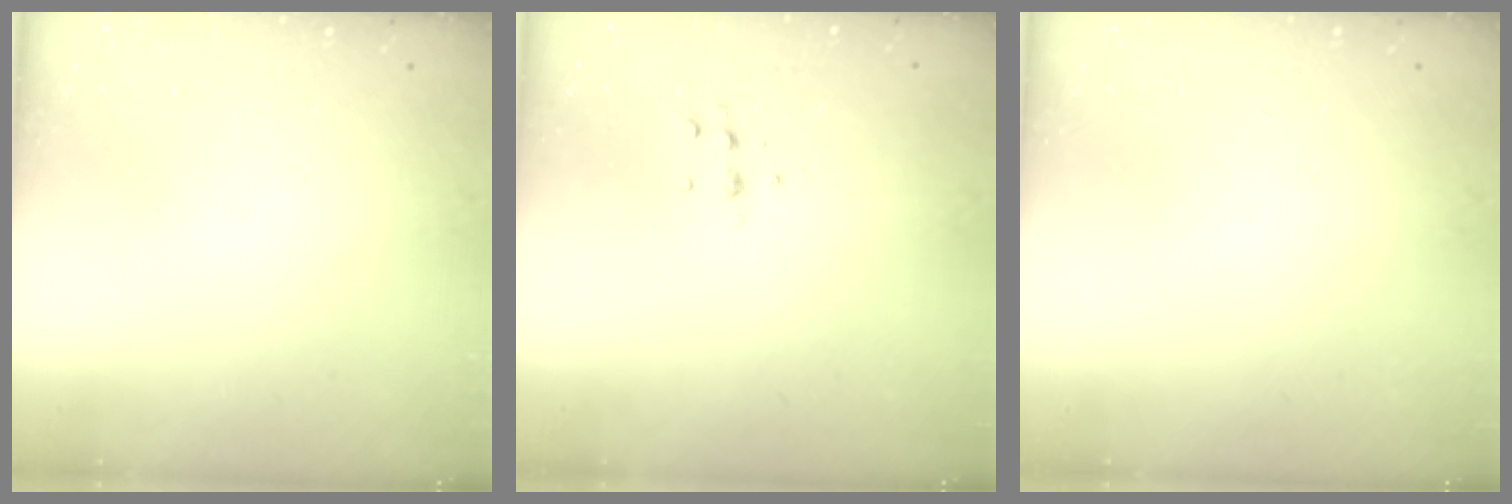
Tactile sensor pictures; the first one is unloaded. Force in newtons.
{"total": 5.8, "press": 5.7, "slide": 1.2}
{"total": 0.0}